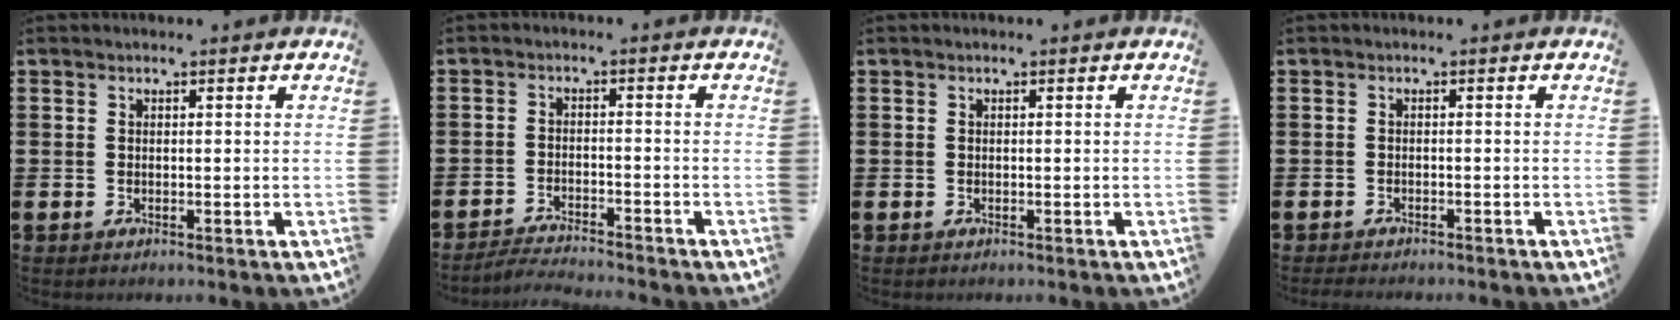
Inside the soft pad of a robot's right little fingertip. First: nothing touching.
{"total": 2.7, "force": [-2.7, -0.2, 0.1], "torque": [-0.004, 0.003, -0.057]}
{"total": 0.0}
{"total": 0.9, "force": [-0.9, 0.0, 0.1], "torque": [-0.003, -0.003, -0.017]}